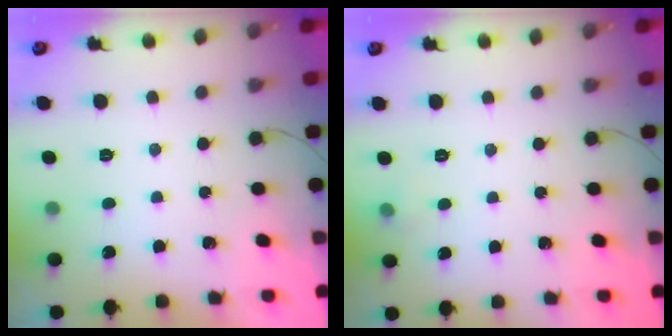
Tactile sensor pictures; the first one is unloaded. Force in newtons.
{"total": 6.1, "press": 2.8, "slide": 5.5}